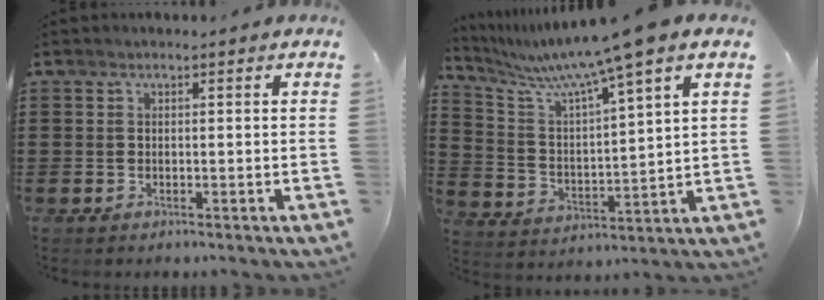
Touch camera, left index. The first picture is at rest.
{"total": 8.6, "force": [6.9, -0.9, 5.0], "torque": [-0.129, -0.048, 0.105]}